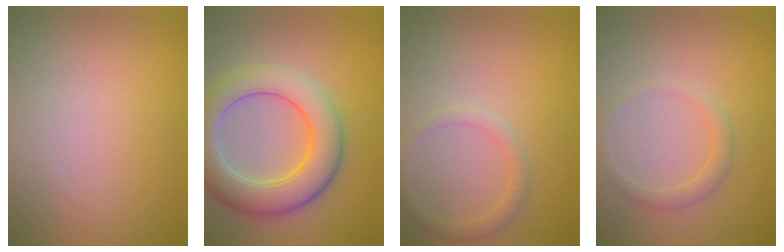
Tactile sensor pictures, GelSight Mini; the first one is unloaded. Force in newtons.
{"total": 7.2, "press": 7.2, "slide": 0.4}
{"total": 1.5, "press": 1.5, "slide": 0.1}
{"total": 1.4, "press": 1.4, "slide": 0.1}